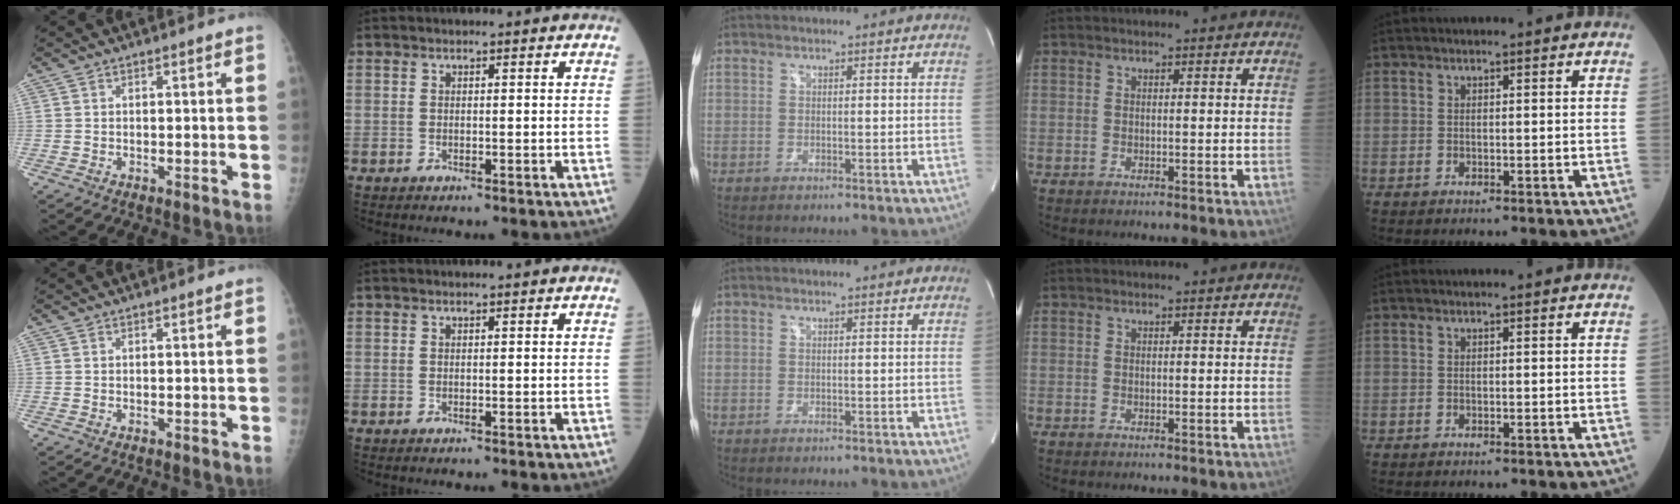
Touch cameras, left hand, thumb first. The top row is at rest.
{}